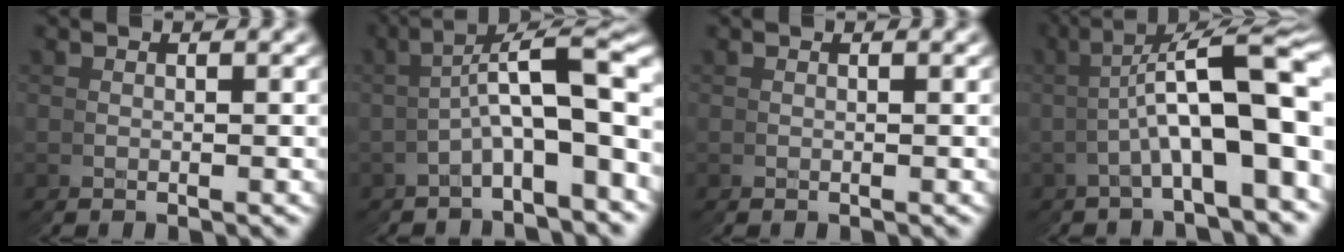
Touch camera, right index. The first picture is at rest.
{"total": 7.7, "force": [-0.4, 3.4, 6.9], "torque": [-0.092, 0.003, -0.007]}
{"total": 0.0}
{"total": 9.5, "force": [0.2, 4.1, 8.6], "torque": [-0.123, 0.006, 0.006]}